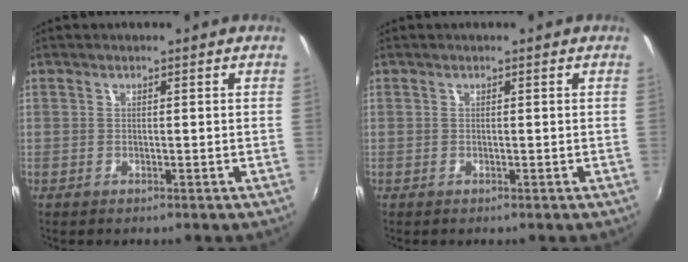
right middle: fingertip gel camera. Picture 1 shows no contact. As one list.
[{"total": 0.0}]